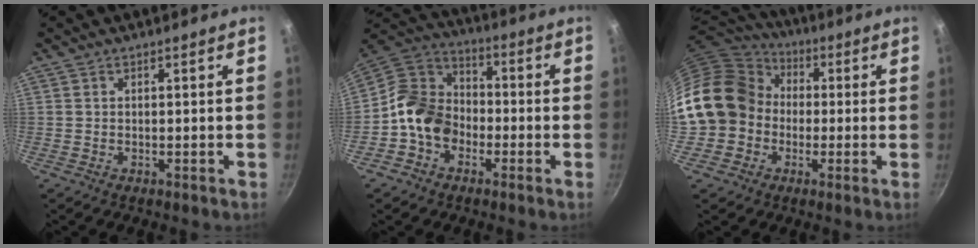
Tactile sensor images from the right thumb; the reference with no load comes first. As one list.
[{"total": 11.8, "force": [-3.6, 9.4, 6.2], "torque": [-0.076, 0.044, -0.087]}, {"total": 18.1, "force": [-0.8, 15.6, 9.1], "torque": [-0.146, 0.053, -0.020]}]